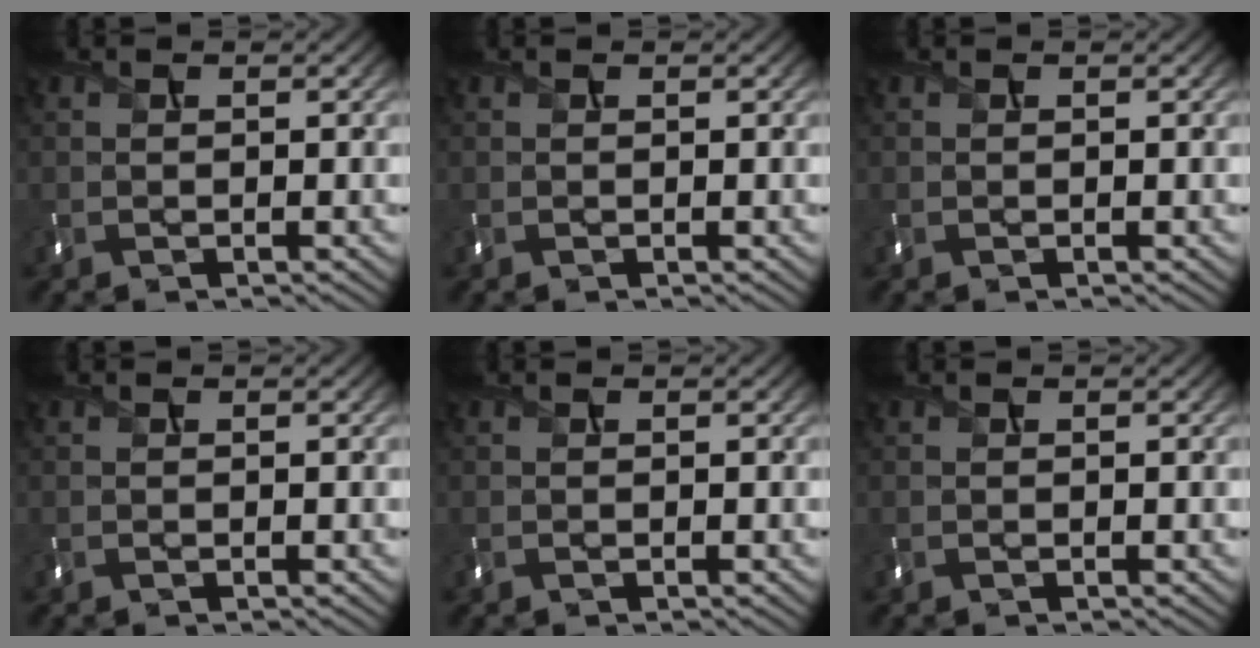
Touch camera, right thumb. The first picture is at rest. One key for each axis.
{"total": 0.0}
{"total": 0.0}
{"total": 0.0}
{"total": 0.0}
{"total": 0.0}